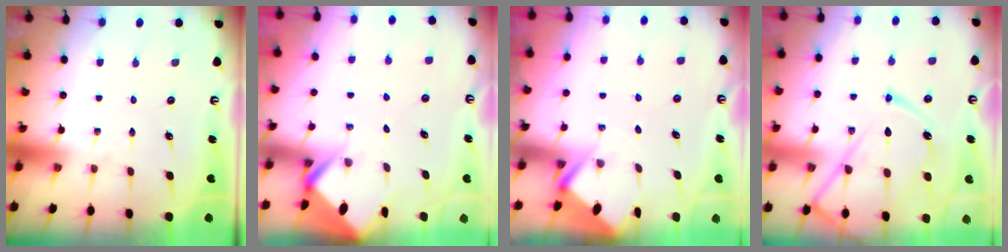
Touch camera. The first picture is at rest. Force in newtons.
{"total": 3.6, "press": 3.6, "slide": 0.2}
{"total": 2.8, "press": 2.8, "slide": 0.1}
{"total": 15.5, "press": 15.4, "slide": 1.7}